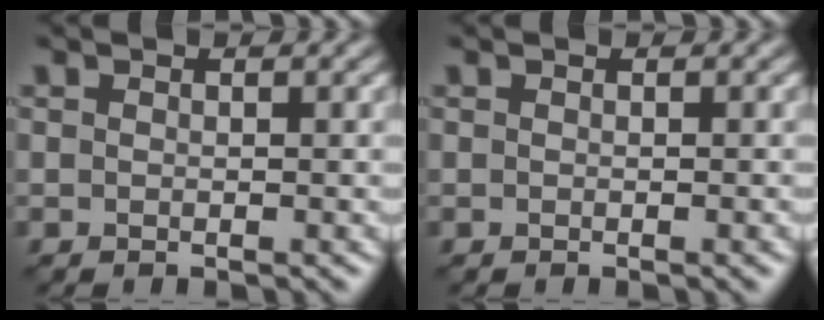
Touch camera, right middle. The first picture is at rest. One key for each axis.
{"total": 0.6, "fx": -0.2, "fy": 0.1, "fz": 0.6, "tx": -0.006, "ty": 0.000, "tz": -0.002}